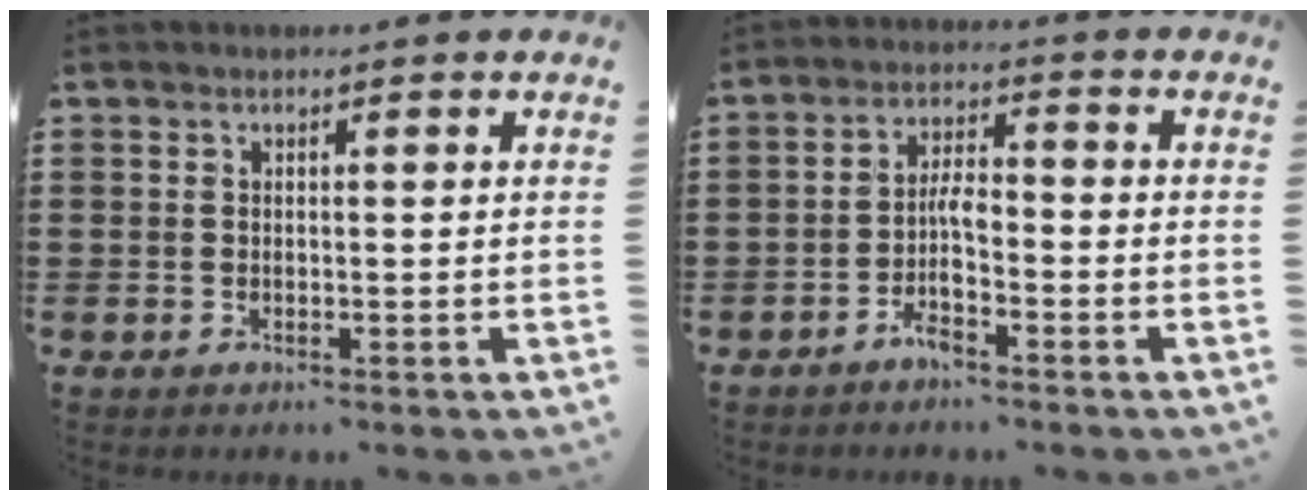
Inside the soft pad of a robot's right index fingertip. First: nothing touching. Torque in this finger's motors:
{"motor_torque": [1.10, 1.04, 0.16, 0.05]}